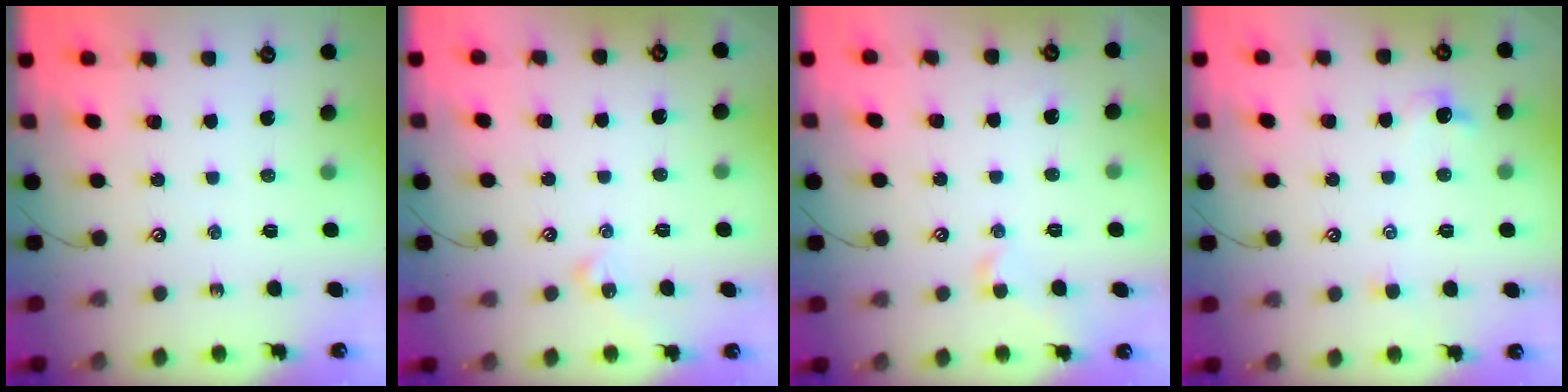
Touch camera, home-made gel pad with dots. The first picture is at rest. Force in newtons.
{"total": 1.8, "press": 1.7, "slide": 0.5}
{"total": 0.0}
{"total": 0.0}